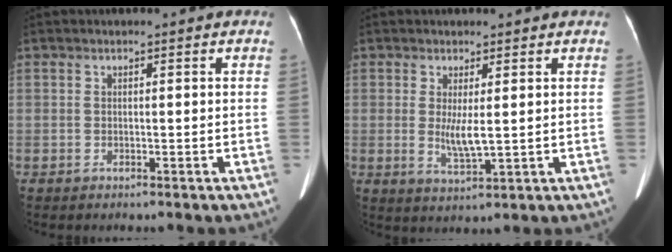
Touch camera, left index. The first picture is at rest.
{"total": 3.8, "force": [0.5, 0.6, 3.7], "torque": [-0.074, -0.013, 0.016]}